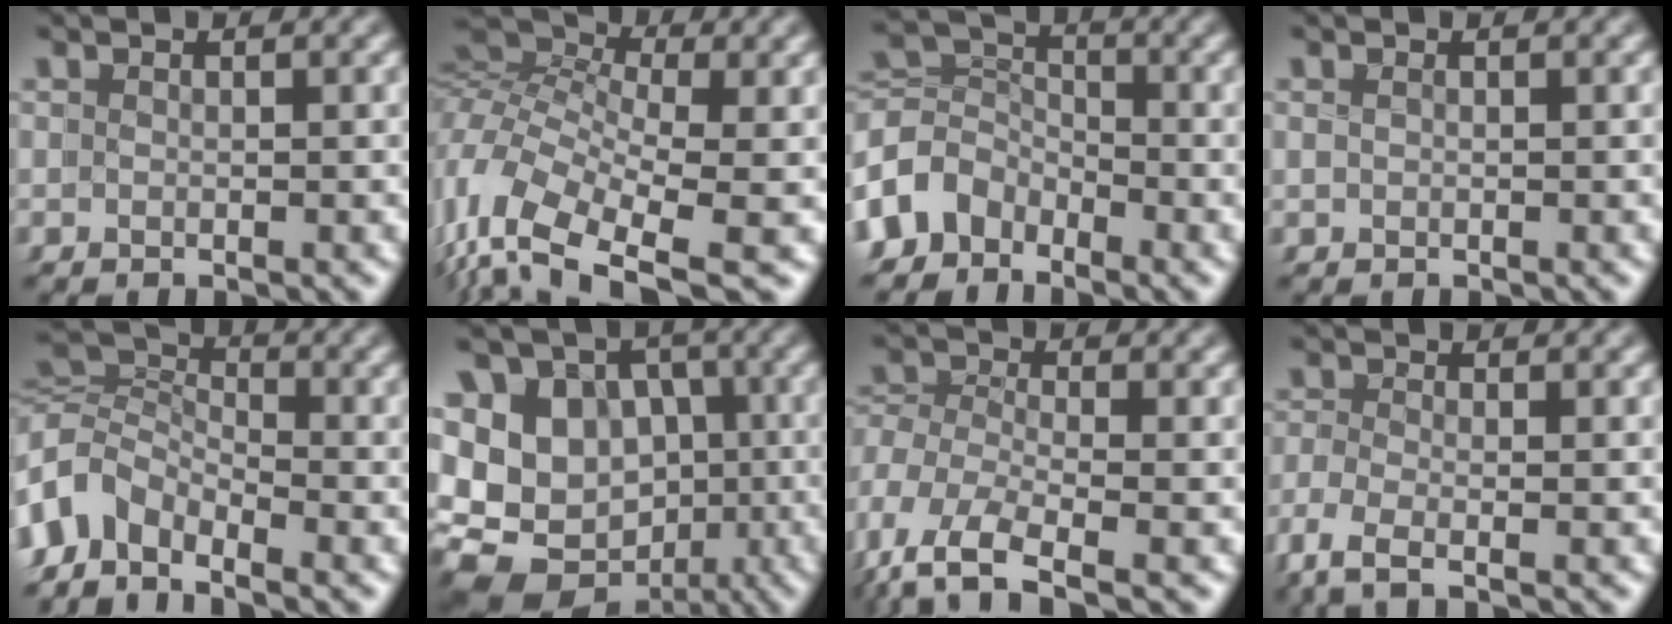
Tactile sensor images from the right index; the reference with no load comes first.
{"total": 8.6, "force": [-2.6, 5.3, 6.2], "torque": [-0.150, -0.036, -0.031]}
{"total": 6.4, "force": [-1.5, 5.8, 2.3], "torque": [-0.064, -0.027, -0.030]}
{"total": 1.0, "force": [0.1, -0.8, -0.6], "torque": [0.008, -0.009, 0.008]}
{"total": 6.9, "force": [-1.4, 5.8, 3.4], "torque": [-0.089, -0.020, -0.033]}
{"total": 17.5, "force": [-3.9, 15.2, 7.7], "torque": [-0.179, -0.075, -0.055]}
{"total": 5.9, "force": [-2.4, 3.9, 3.7], "torque": [-0.094, -0.038, -0.021]}
{"total": 3.5, "force": [-2.9, 0.7, 1.9], "torque": [-0.051, -0.011, -0.043]}